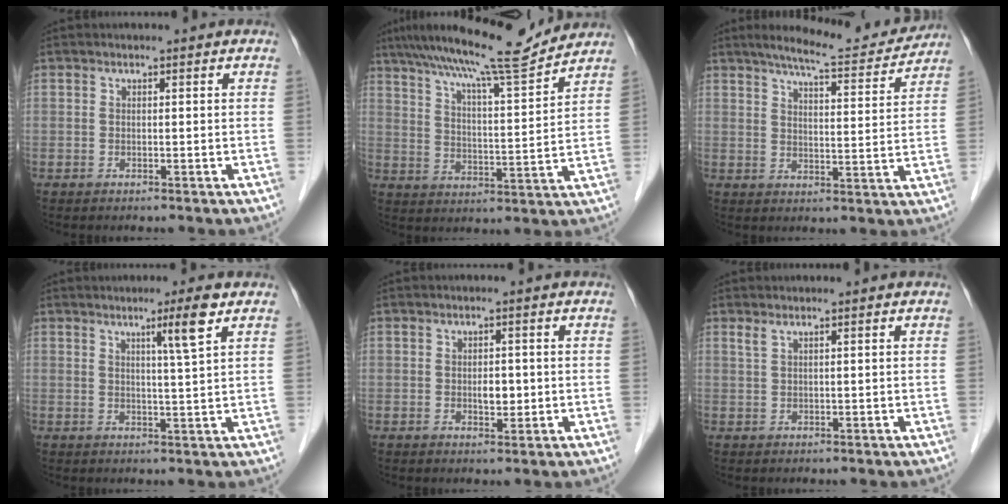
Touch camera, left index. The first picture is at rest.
{"total": 14.0, "force": [12.4, -0.1, 6.6], "torque": [-0.114, 0.004, 0.193]}
{"total": 11.4, "force": [10.5, 1.0, 4.2], "torque": [-0.064, -0.005, 0.143]}
{"total": 4.5, "force": [2.5, -1.1, 3.6], "torque": [-0.062, -0.005, 0.044]}
{"total": 2.2, "force": [-0.4, 1.2, 1.8], "torque": [-0.029, -0.003, -0.003]}
{"total": 1.1, "force": [0.8, 0.0, 0.7], "torque": [-0.021, 0.008, 0.019]}